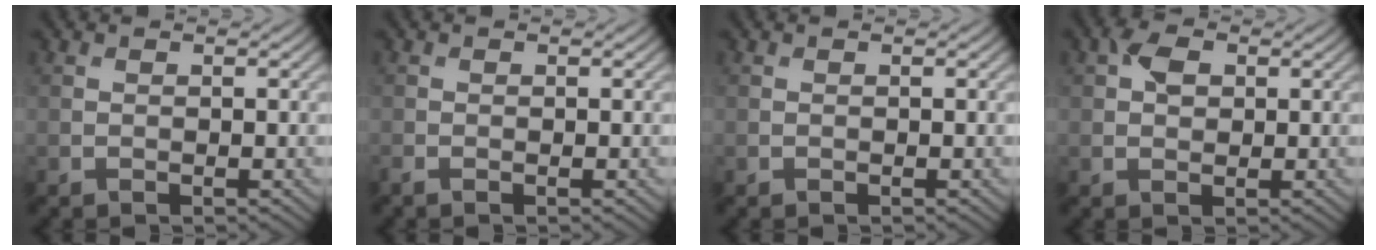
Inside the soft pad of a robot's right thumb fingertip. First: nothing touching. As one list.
[{"total": 0.6, "force": [-0.6, 0.1, 0.3], "torque": [-0.012, -0.001, -0.013]}, {"total": 0.0}, {"total": 2.7, "force": [0.8, 1.9, 1.7], "torque": [-0.034, 0.006, 0.010]}]